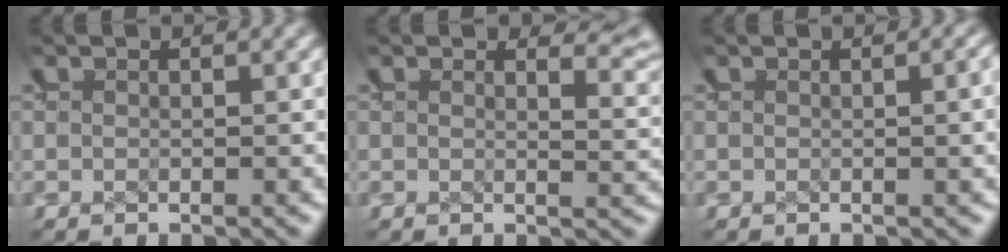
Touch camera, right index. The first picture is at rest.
{"total": 3.0, "force": [2.2, 0.5, 1.9], "torque": [-0.027, -0.014, 0.038]}
{"total": 0.7, "force": [0.2, -0.1, 0.7], "torque": [-0.008, 0.003, 0.006]}